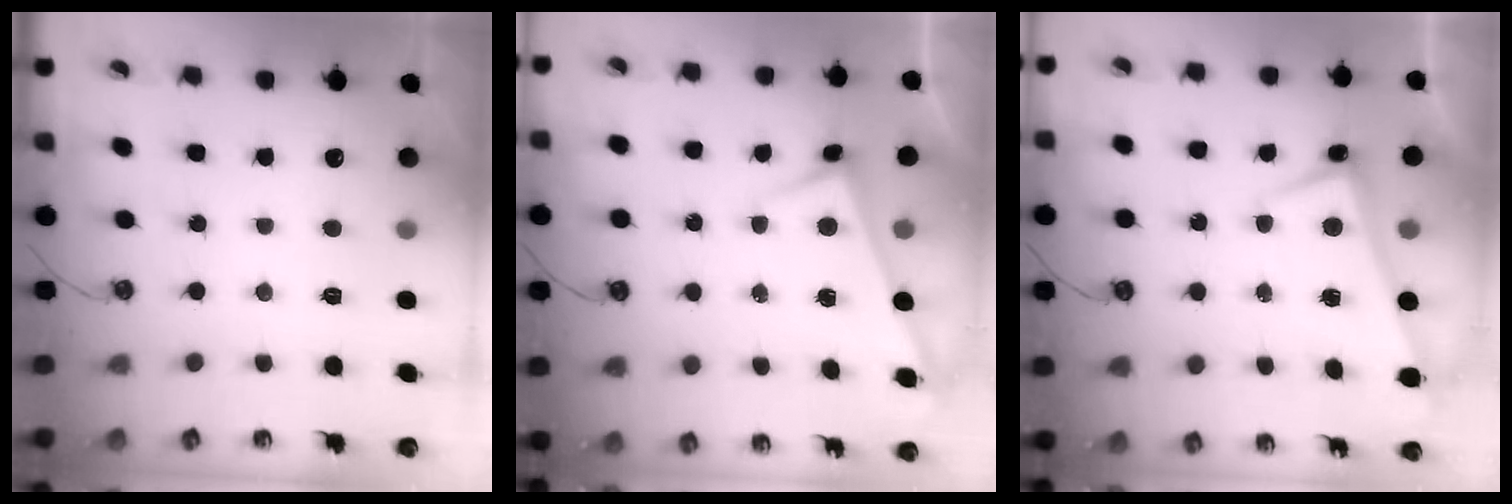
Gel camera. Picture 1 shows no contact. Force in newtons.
{"total": 3.0, "press": 3.0, "slide": 0.1}
{"total": 1.2, "press": 0.9, "slide": 0.9}